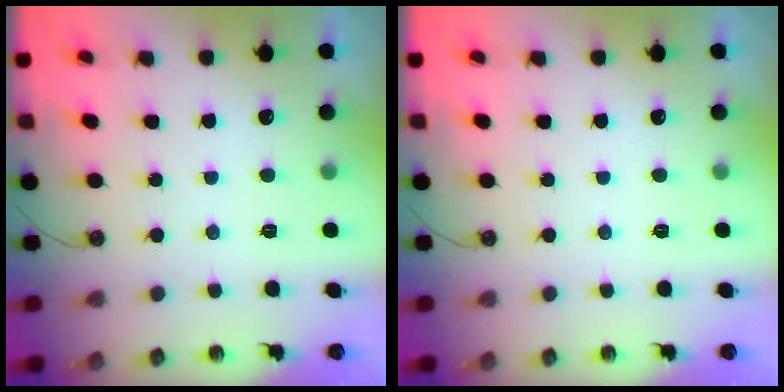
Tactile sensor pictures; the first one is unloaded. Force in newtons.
{"total": 0.0}